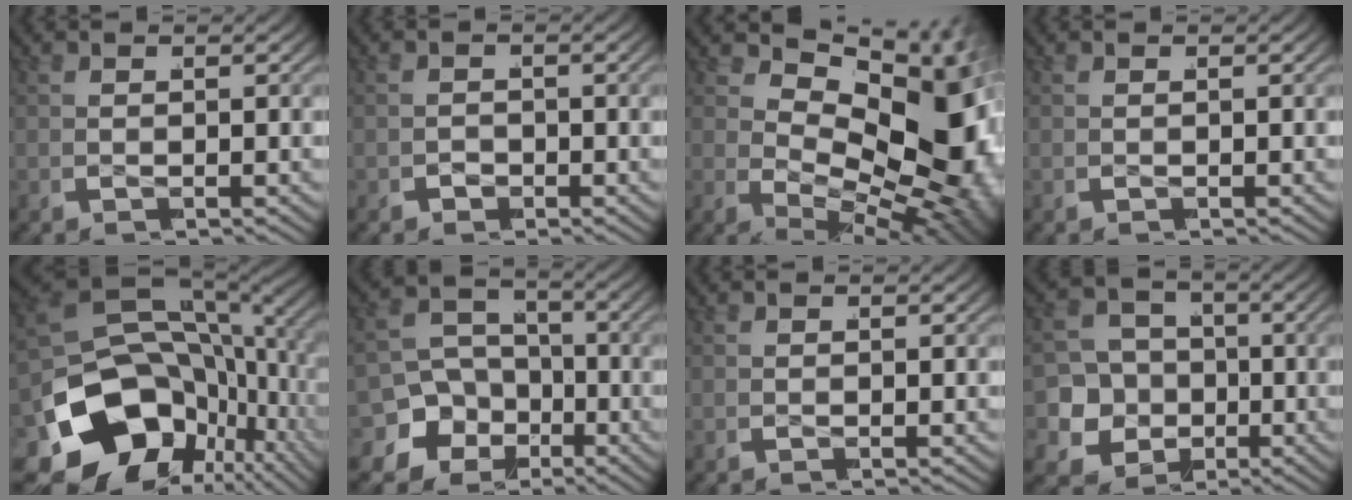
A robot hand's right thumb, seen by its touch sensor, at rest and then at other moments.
{"total": 1.2, "force": [-0.8, 0.9, 0.3], "torque": [0.000, 0.006, -0.016]}
{"total": 21.2, "force": [-1.2, 13.5, 16.2], "torque": [-0.247, -0.037, -0.005]}
{"total": 0.0}
{"total": 19.8, "force": [-3.8, 14.3, 13.1], "torque": [-0.248, -0.041, -0.055]}
{"total": 10.2, "force": [-2.3, 8.9, 4.4], "torque": [-0.091, -0.034, -0.034]}
{"total": 0.0}
{"total": 13.1, "force": [-1.0, 11.4, 6.4], "torque": [-0.138, -0.031, -0.022]}